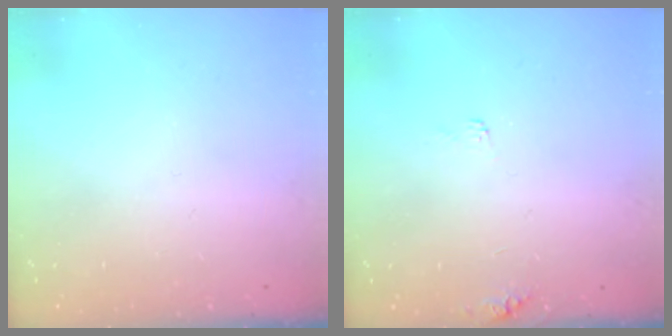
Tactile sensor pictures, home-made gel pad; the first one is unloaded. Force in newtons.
{"total": 5.7, "press": 5.7, "slide": 0.6}